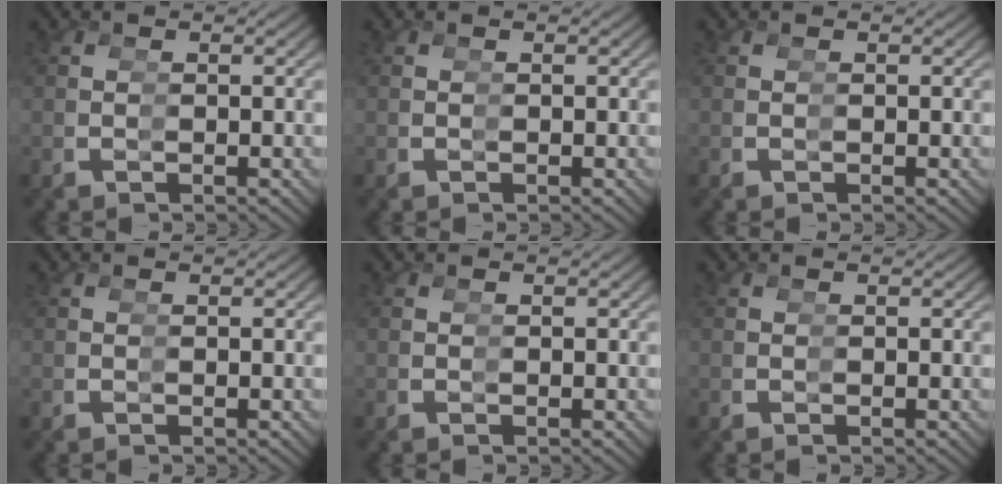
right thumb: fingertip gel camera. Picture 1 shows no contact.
{"total": 0.0}
{"total": 0.0}
{"total": 0.0}
{"total": 0.0}
{"total": 0.0}